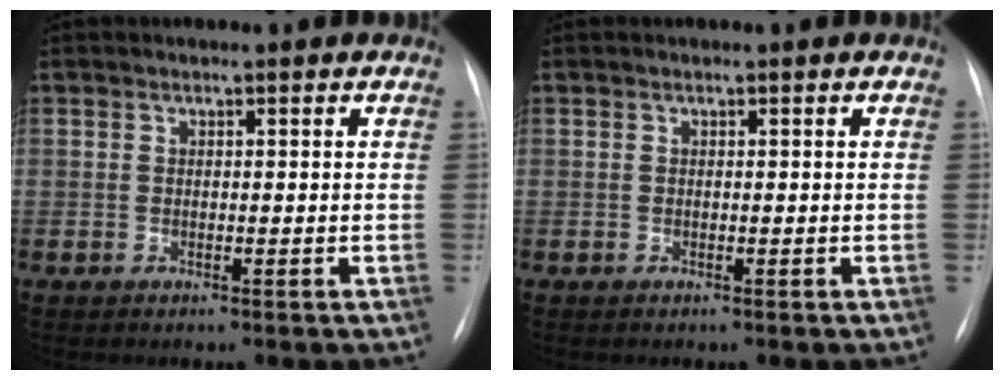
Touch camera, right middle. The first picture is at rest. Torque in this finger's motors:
{"motor_torque": [-0.09, 0.07, -0.02, 0.01]}